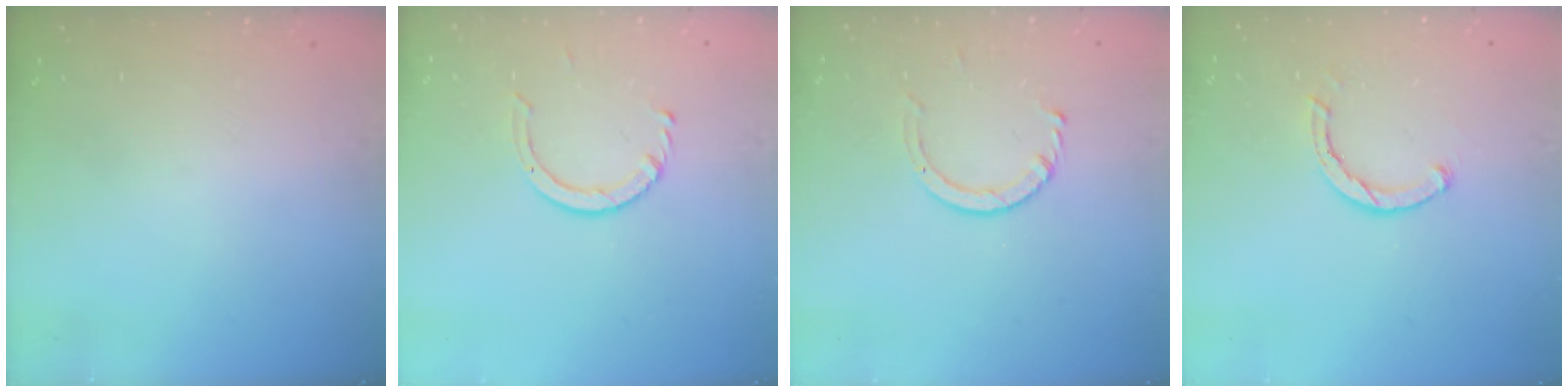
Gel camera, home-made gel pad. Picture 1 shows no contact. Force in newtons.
{"total": 4.6, "press": 4.5, "slide": 0.5}
{"total": 3.3, "press": 3.3, "slide": 0.4}
{"total": 2.4, "press": 2.4, "slide": 0.1}